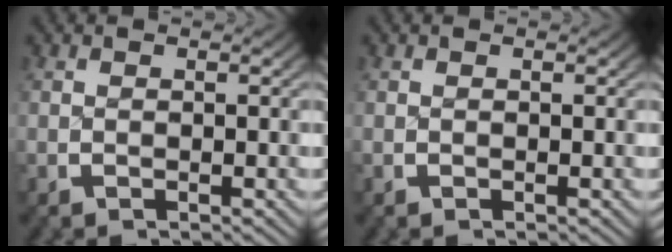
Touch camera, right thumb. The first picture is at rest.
{"total": 0.0}